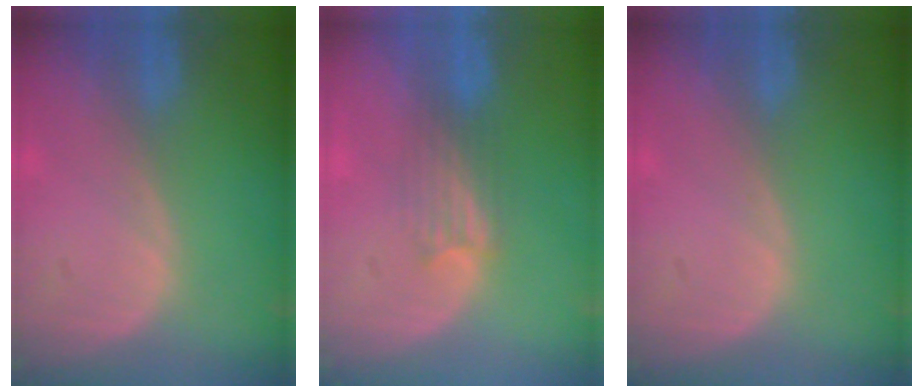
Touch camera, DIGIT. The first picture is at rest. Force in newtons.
{"total": 3.3, "press": 2.9, "slide": 1.5}
{"total": 0.0}